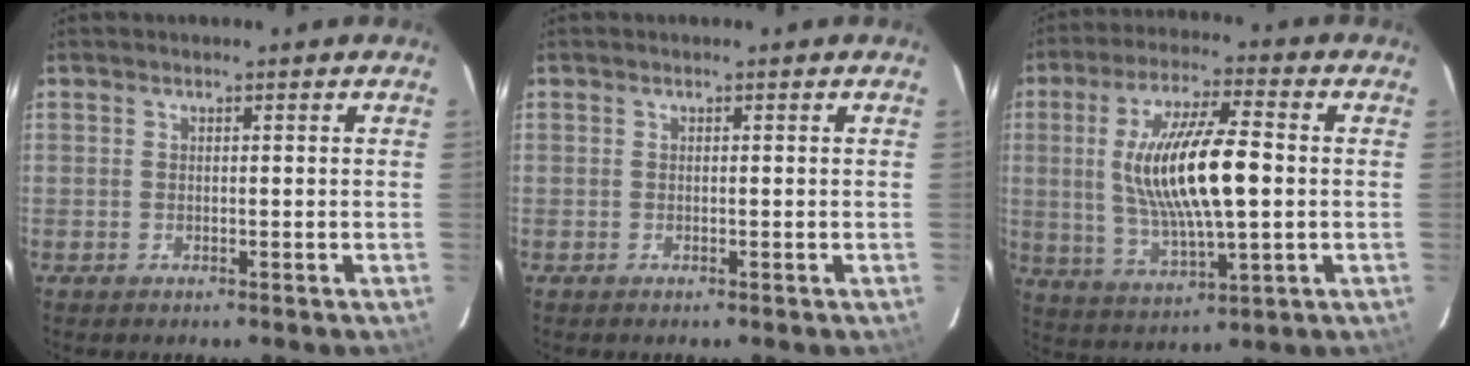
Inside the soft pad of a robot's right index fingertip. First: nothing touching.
{"total": 0.0}
{"total": 16.6, "force": [0.7, 4.3, 16.0], "torque": [-0.300, 0.000, 0.023]}